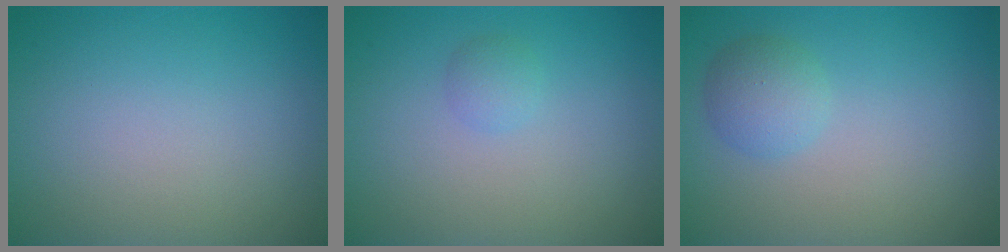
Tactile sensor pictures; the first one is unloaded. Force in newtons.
{"total": 1.1, "press": 1.1, "slide": 0.0}
{"total": 2.3, "press": 2.3, "slide": 0.1}